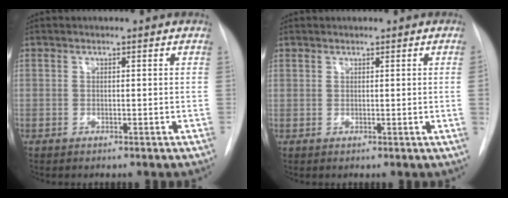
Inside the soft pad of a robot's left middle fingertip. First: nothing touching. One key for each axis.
{"total": 1.0, "fx": 0.3, "fy": -0.4, "fz": 0.9, "tx": -0.017, "ty": -0.007, "tz": 0.005}